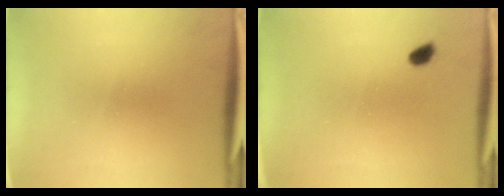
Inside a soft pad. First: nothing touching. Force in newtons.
{"total": 1.5}